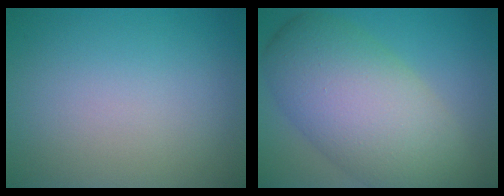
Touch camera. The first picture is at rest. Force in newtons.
{"total": 10.5, "press": 10.5, "slide": 0.9}